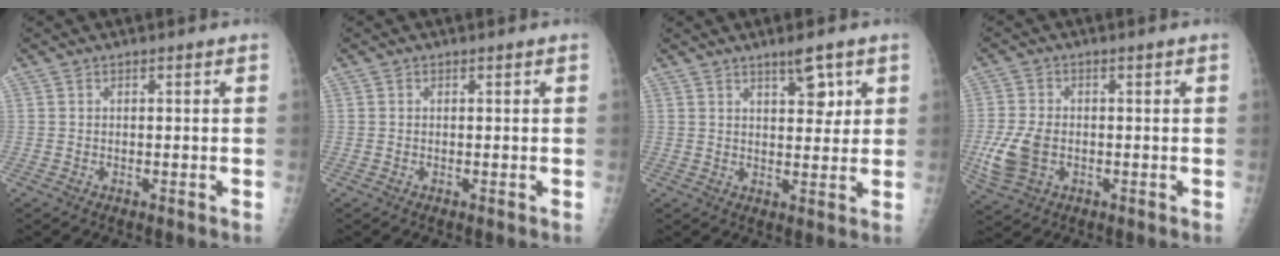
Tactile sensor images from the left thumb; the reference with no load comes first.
{"total": 0.0}
{"total": 5.1, "force": [3.0, 1.8, 3.7], "torque": [-0.042, -0.018, 0.045]}
{"total": 7.4, "force": [-1.4, 5.0, 5.3], "torque": [-0.122, 0.000, -0.023]}